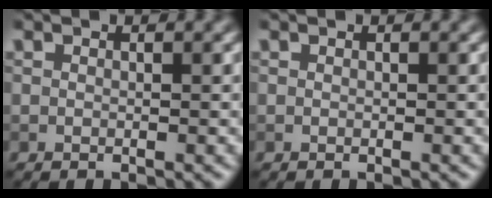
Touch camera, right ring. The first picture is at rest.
{"total": 0.0}